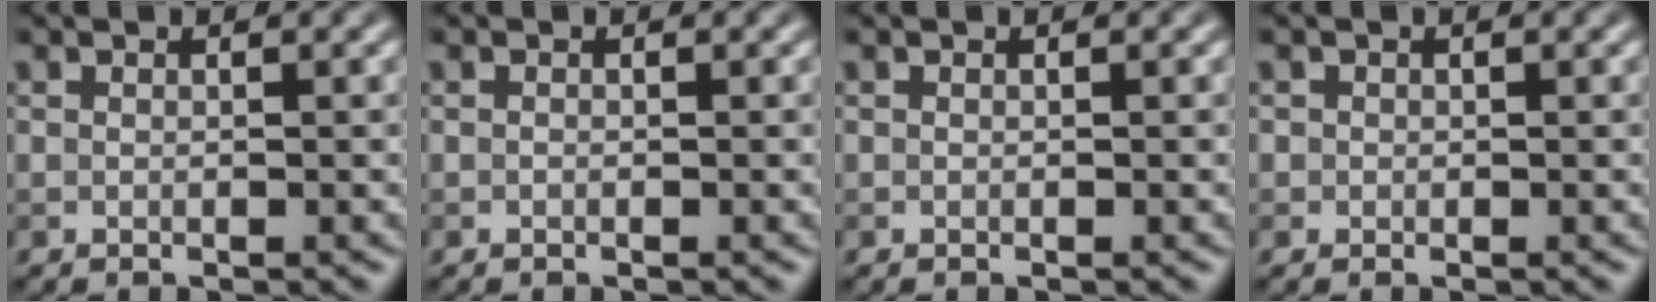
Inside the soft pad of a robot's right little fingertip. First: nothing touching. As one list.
[{"total": 0.0}, {"total": 0.0}, {"total": 0.6, "force": [0.1, 0.6, 0.0], "torque": [0.008, -0.003, -0.002]}]